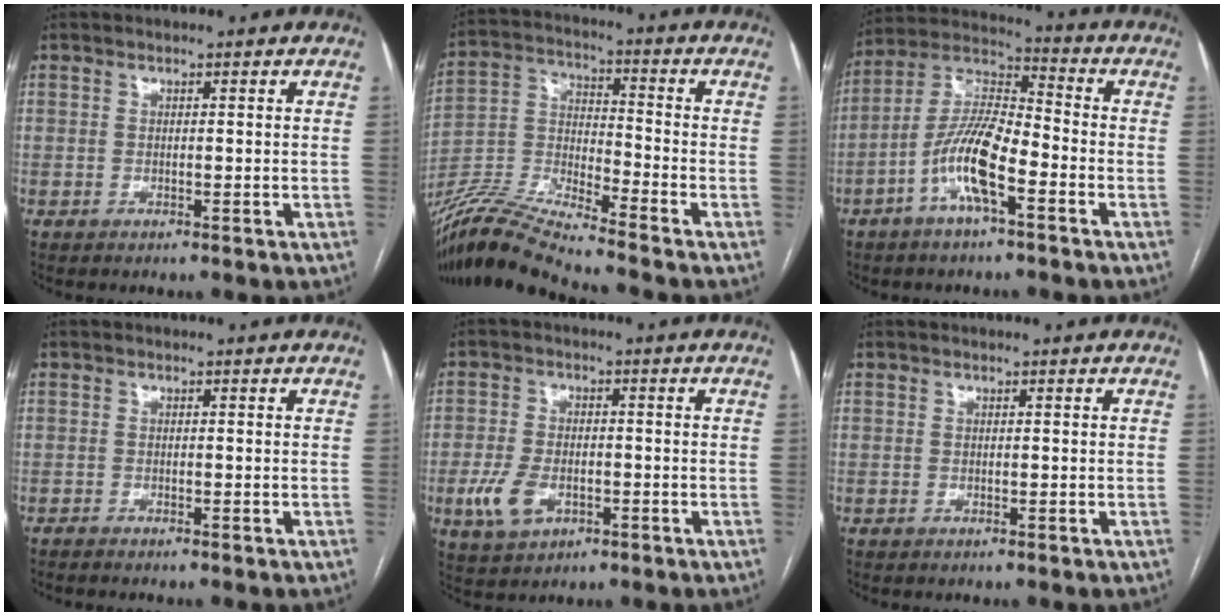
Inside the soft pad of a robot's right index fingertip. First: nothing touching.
{"total": 14.0, "force": [-13.0, -1.2, 5.2], "torque": [-0.111, 0.002, -0.251]}
{"total": 11.5, "force": [-4.5, 2.9, 10.1], "torque": [-0.209, 0.013, -0.087]}
{"total": 0.9, "force": [-0.9, 0.0, 0.4], "torque": [-0.007, -0.001, -0.014]}
{"total": 6.7, "force": [-2.5, 4.0, 4.8], "torque": [-0.106, 0.001, -0.037]}
{"total": 0.0}